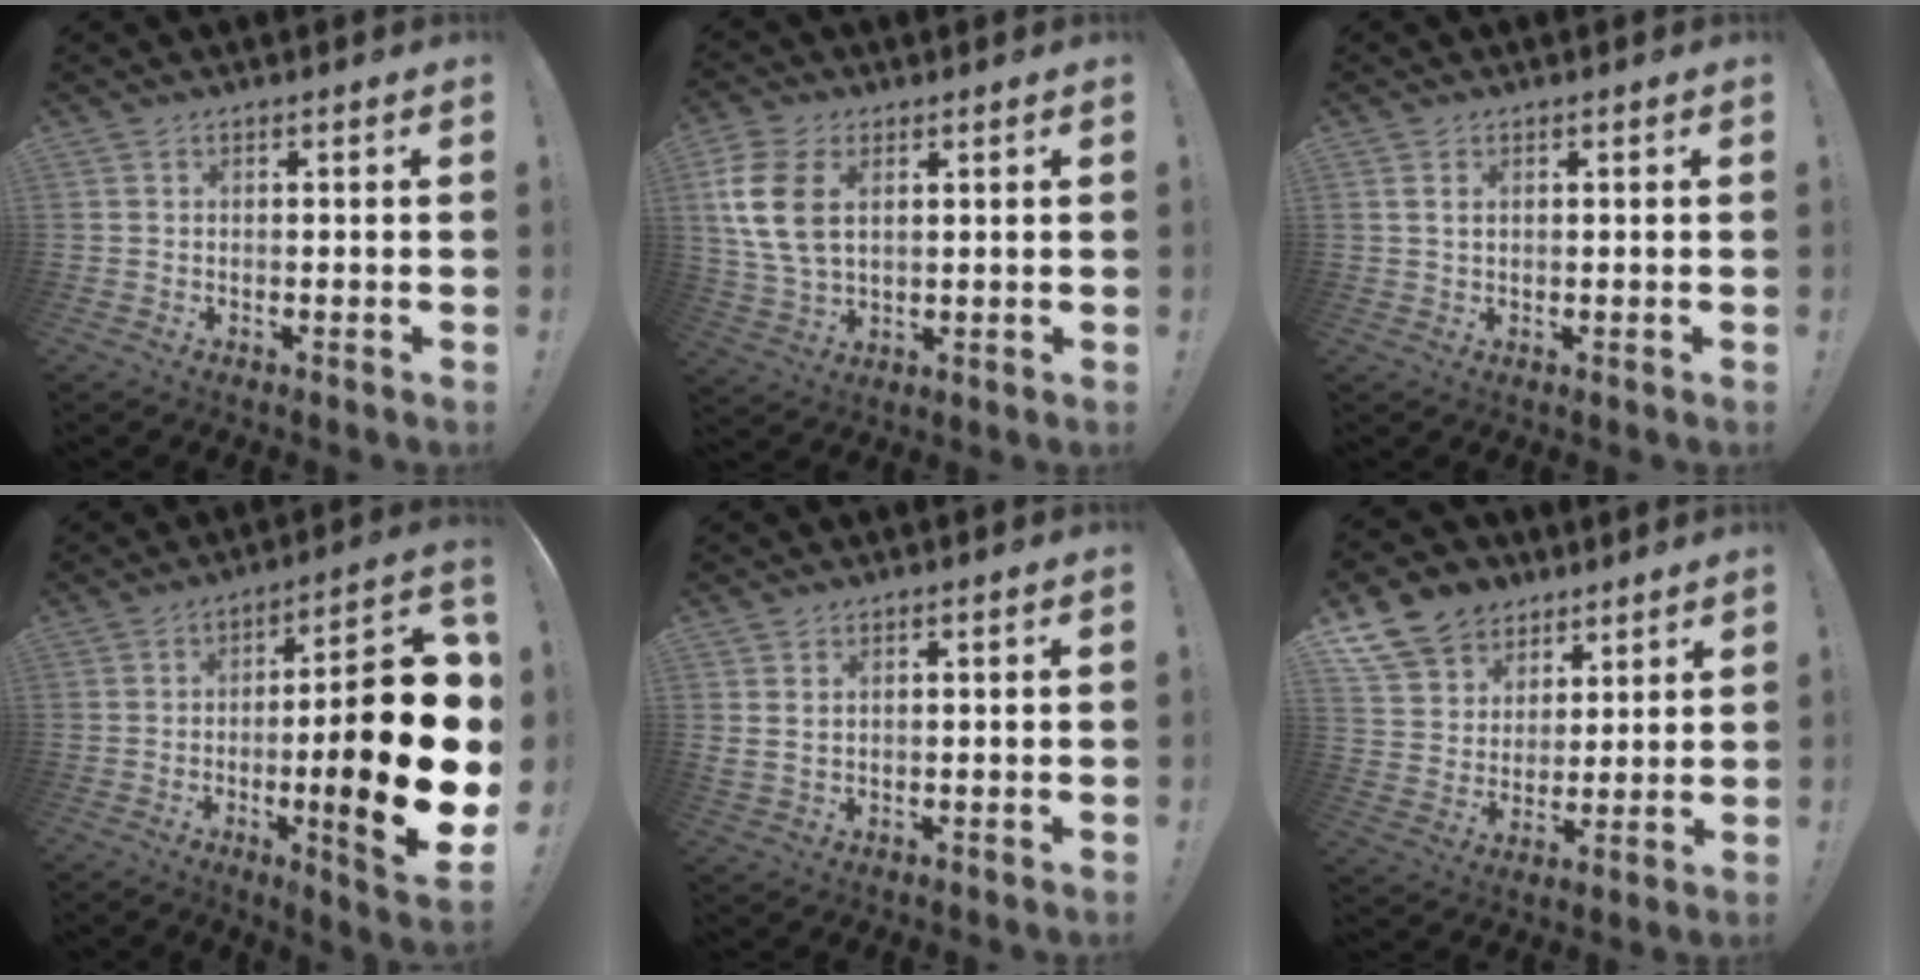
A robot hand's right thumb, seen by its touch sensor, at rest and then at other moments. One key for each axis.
{"total": 12.3, "fx": 3.7, "fy": 7.5, "fz": 9.1, "tx": -0.196, "ty": 0.001, "tz": 0.070}
{"total": 1.7, "fx": 0.7, "fy": 1.0, "fz": 1.3, "tx": -0.025, "ty": 0.002, "tz": 0.012}
{"total": 24.1, "fx": -3.6, "fy": 4.9, "fz": 23.3, "tx": -0.343, "ty": 0.013, "tz": -0.054}
{"total": 2.2, "fx": 0.9, "fy": 1.2, "fz": 1.6, "tx": -0.033, "ty": 0.004, "tz": 0.016}
{"total": 12.8, "fx": 8.0, "fy": 9.3, "fz": 3.3, "tx": -0.062, "ty": -0.052, "tz": 0.159}